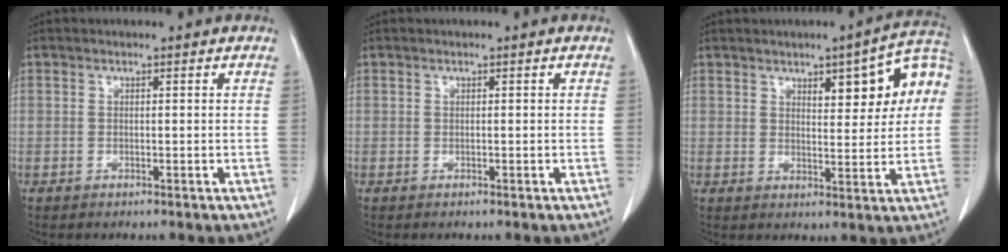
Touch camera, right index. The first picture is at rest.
{"total": 0.0}
{"total": 10.5, "force": [3.1, 2.9, 9.6], "torque": [-0.119, 0.028, 0.040]}